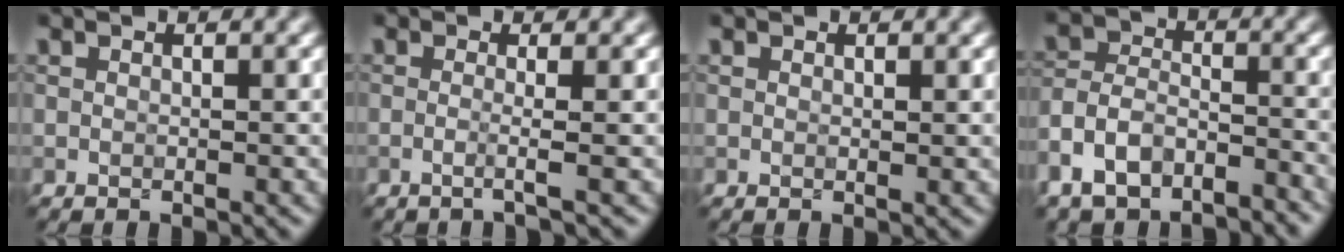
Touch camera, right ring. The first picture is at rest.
{"total": 1.7, "force": [-0.3, 0.5, 1.6], "torque": [-0.018, -0.005, -0.023]}
{"total": 0.5, "force": [0.2, 0.2, 0.4], "torque": [-0.007, -0.002, 0.002]}
{"total": 6.8, "force": [-5.4, 3.3, 2.6], "torque": [-0.053, -0.001, -0.114]}